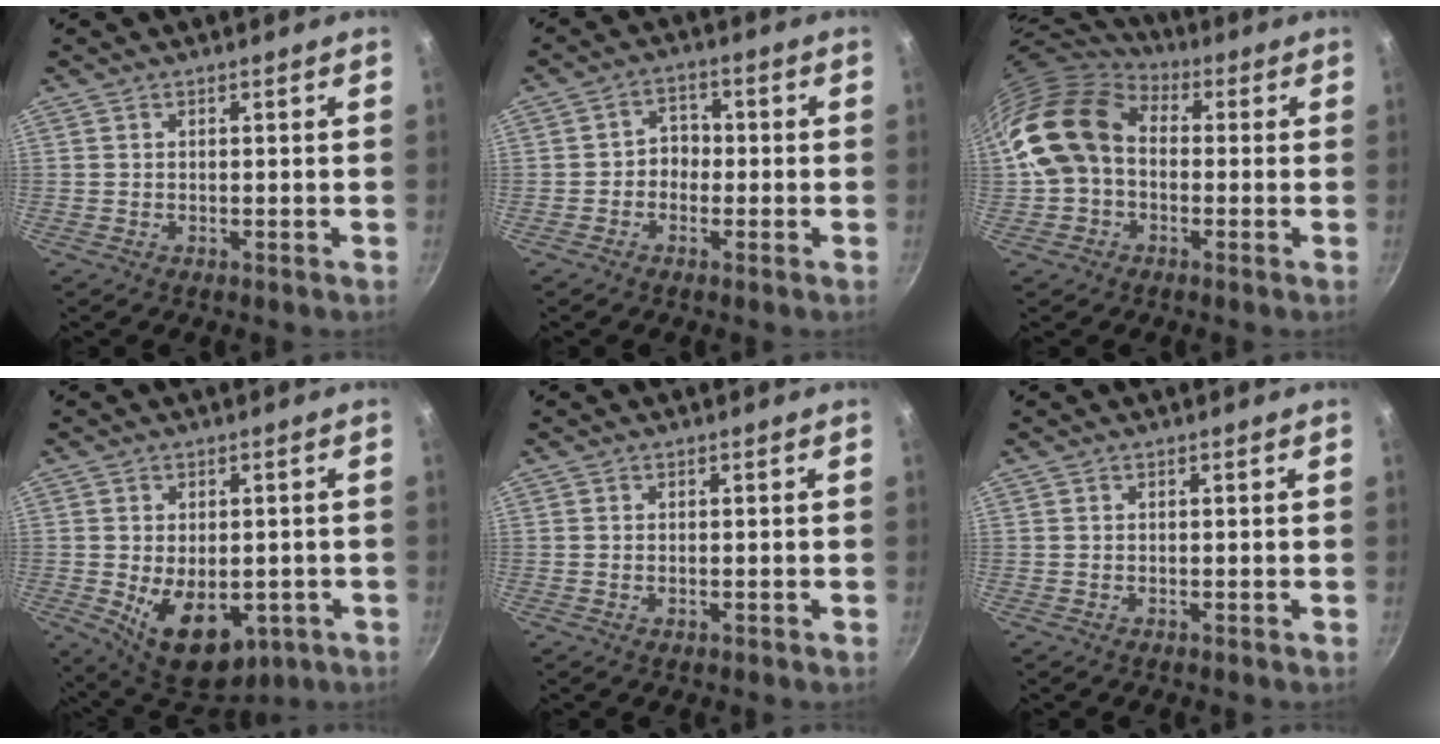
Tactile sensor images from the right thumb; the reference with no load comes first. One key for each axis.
{"total": 3.9, "fx": -0.9, "fy": 3.3, "fz": 1.9, "tx": 0.000, "ty": 0.017, "tz": -0.022}
{"total": 15.1, "fx": 0.2, "fy": 11.3, "fz": 10.0, "tx": -0.168, "ty": 0.034, "tz": -0.010}
{"total": 13.5, "fx": -3.4, "fy": 8.3, "fz": 10.1, "tx": -0.115, "ty": -0.012, "tz": -0.027}
{"total": 0.6, "fx": -0.2, "fy": 0.3, "fz": 0.6, "tx": -0.008, "ty": 0.001, "tz": -0.003}
{"total": 0.0}